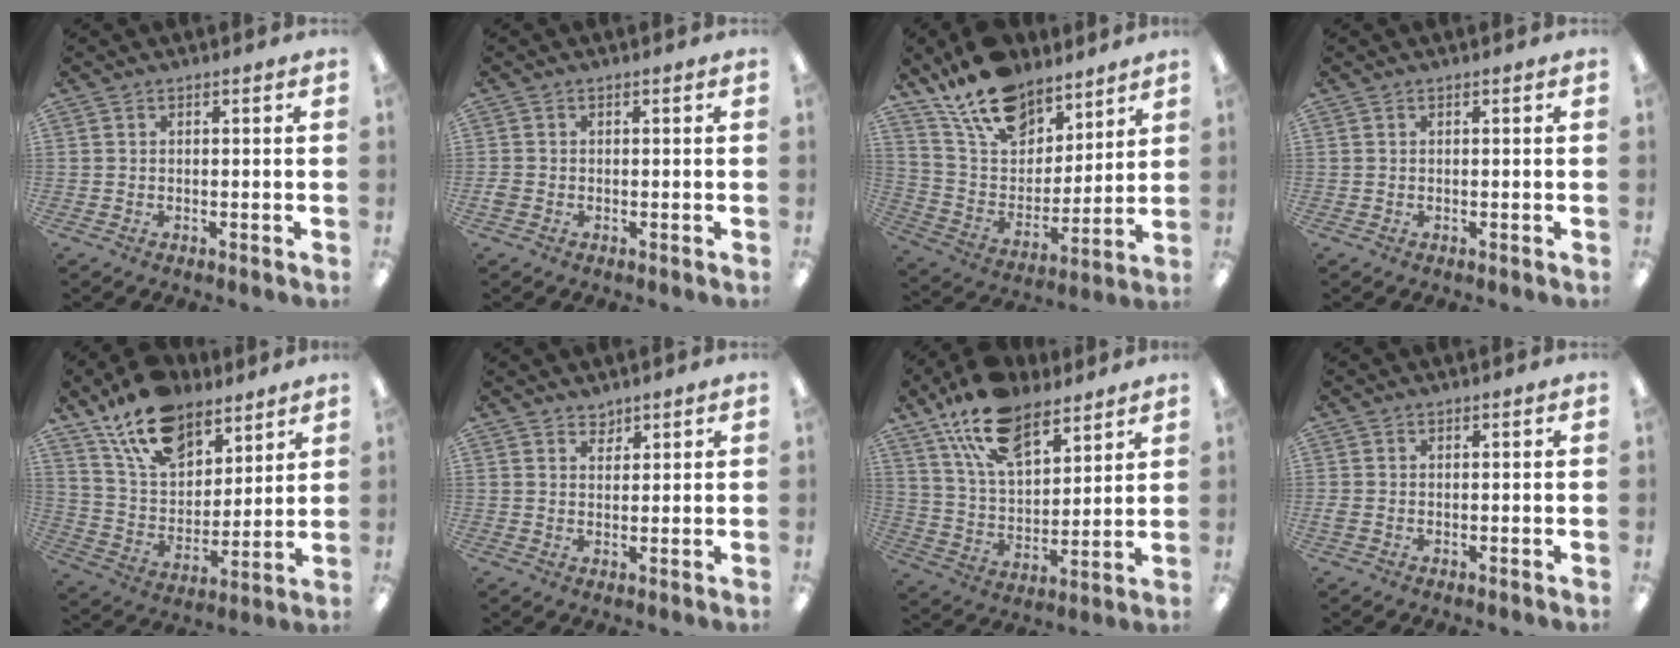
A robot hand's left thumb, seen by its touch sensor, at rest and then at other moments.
{"total": 1.4, "force": [-0.4, 1.2, 0.7], "torque": [-0.011, 0.003, -0.007]}
{"total": 17.5, "force": [13.2, 9.3, 6.7], "torque": [-0.137, -0.075, 0.247]}
{"total": 0.0}
{"total": 17.3, "force": [12.3, 9.3, 7.9], "torque": [-0.147, -0.061, 0.228]}
{"total": 2.3, "force": [2.1, 1.0, 0.2], "torque": [0.004, -0.012, 0.040]}
{"total": 17.5, "force": [11.8, 8.7, 9.5], "torque": [-0.173, -0.049, 0.215]}
{"total": 1.0, "force": [-0.1, 0.7, 0.7], "torque": [-0.013, 0.002, -0.003]}